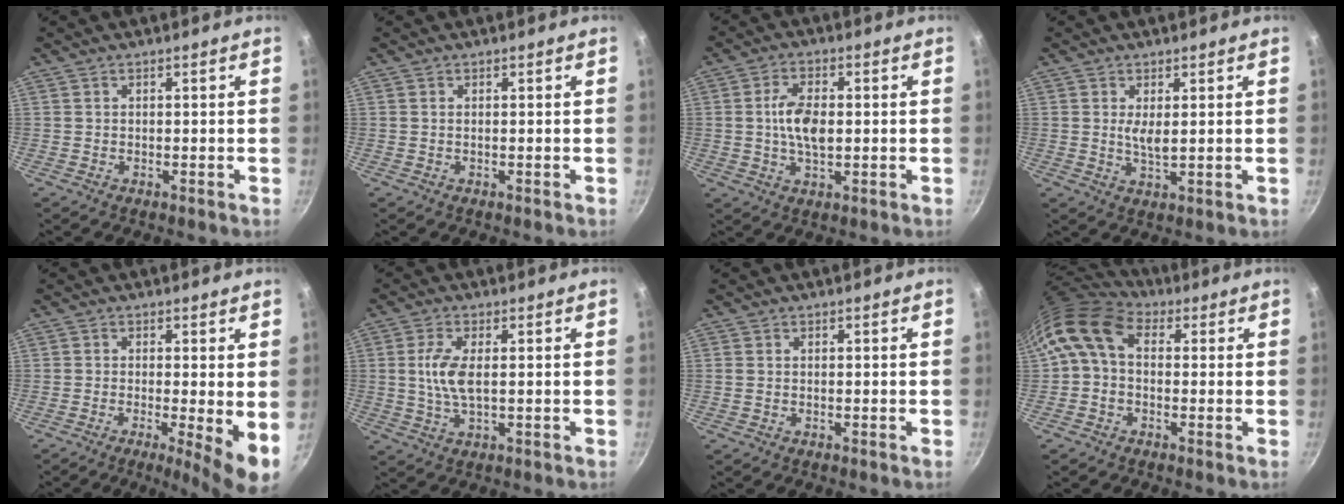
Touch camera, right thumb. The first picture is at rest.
{"total": 0.0}
{"total": 7.6, "force": [0.3, 4.0, 6.5], "torque": [-0.119, 0.009, 0.003]}
{"total": 3.3, "force": [0.8, 1.0, 3.1], "torque": [-0.058, -0.010, 0.017]}
{"total": 7.5, "force": [-1.0, 1.2, 7.4], "torque": [-0.106, -0.014, -0.014]}
{"total": 6.5, "force": [0.7, 2.6, 5.9], "torque": [-0.129, 0.002, 0.014]}
{"total": 0.7, "force": [0.0, 0.5, 0.5], "torque": [-0.011, 0.002, 0.001]}
{"total": 10.8, "force": [2.0, 7.5, 7.5], "torque": [-0.139, 0.023, 0.018]}